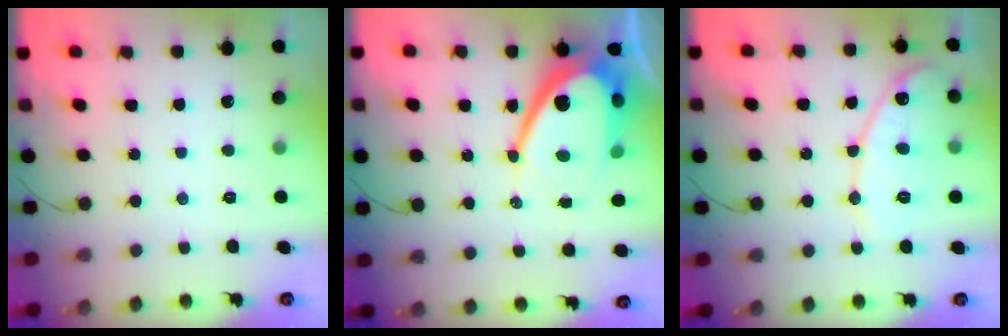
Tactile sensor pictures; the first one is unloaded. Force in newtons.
{"total": 17.2, "press": 17.2, "slide": 1.5}
{"total": 11.9, "press": 11.8, "slide": 1.1}